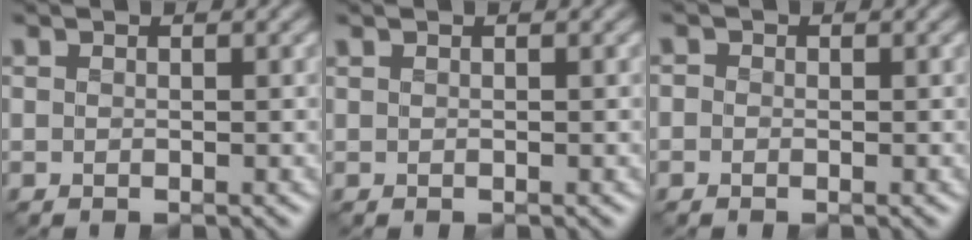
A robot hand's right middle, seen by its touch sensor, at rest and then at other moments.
{"total": 0.0}
{"total": 0.7, "force": [-0.3, 0.6, 0.2], "torque": [0.001, -0.002, -0.008]}